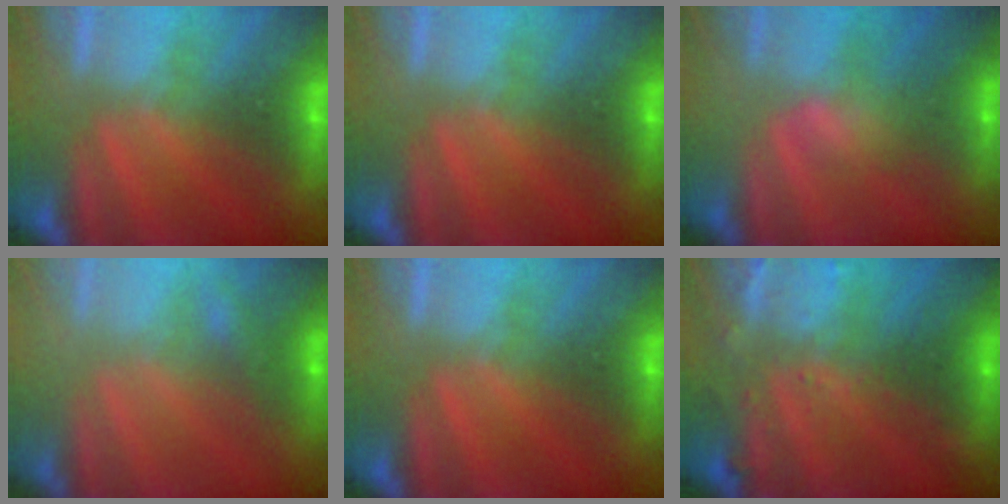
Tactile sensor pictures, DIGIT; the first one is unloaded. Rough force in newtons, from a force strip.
{"total": 0.0}
{"total": 3.0}
{"total": 2.2}
{"total": 0.0}
{"total": 2.9}